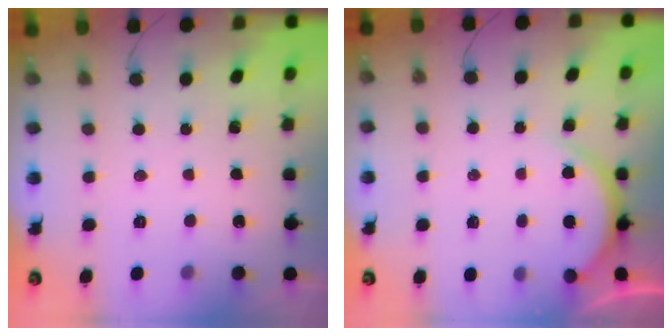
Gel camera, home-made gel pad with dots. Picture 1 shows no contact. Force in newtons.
{"total": 3.6, "press": 3.6, "slide": 0.5}